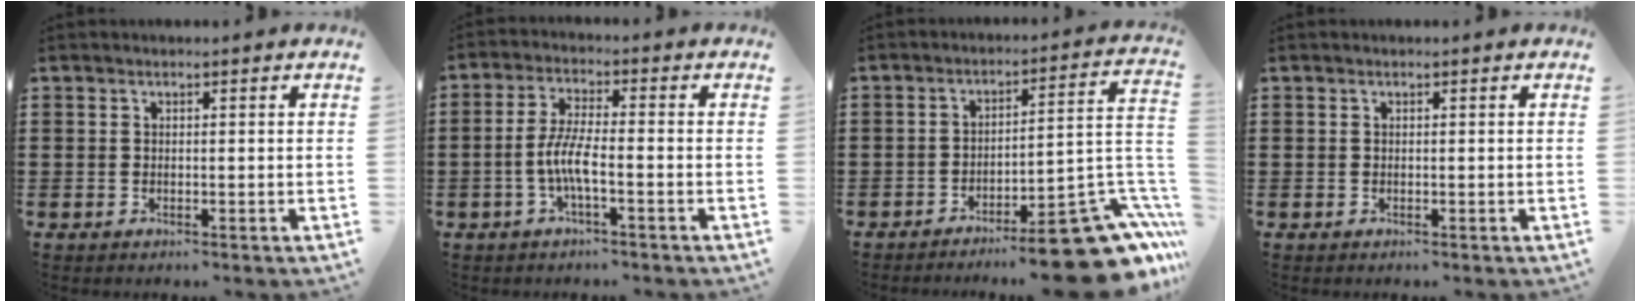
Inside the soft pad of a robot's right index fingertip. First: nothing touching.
{"total": 5.6, "force": [-1.9, 0.9, 5.2], "torque": [-0.119, -0.010, -0.044]}
{"total": 14.0, "force": [-9.7, 3.2, 9.5], "torque": [-0.101, 0.035, -0.162]}
{"total": 0.0}